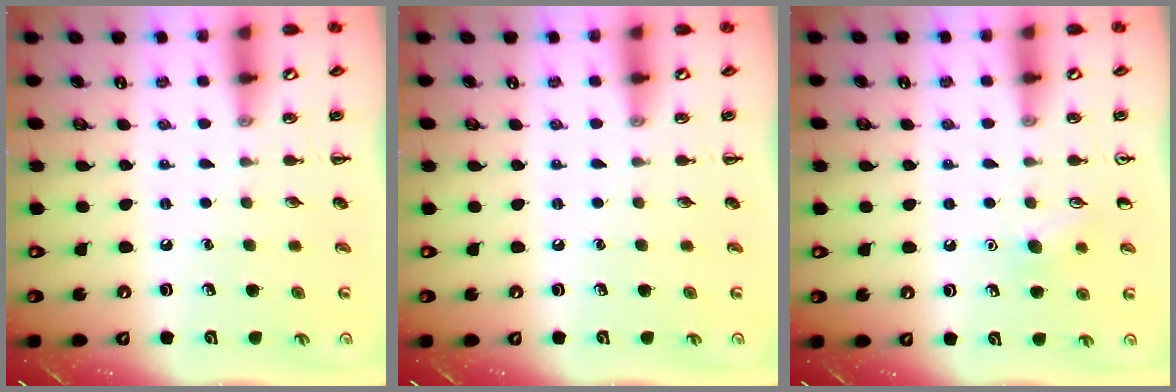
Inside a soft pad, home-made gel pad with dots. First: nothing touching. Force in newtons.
{"total": 0.0}
{"total": 6.5, "press": 6.3, "slide": 1.5}